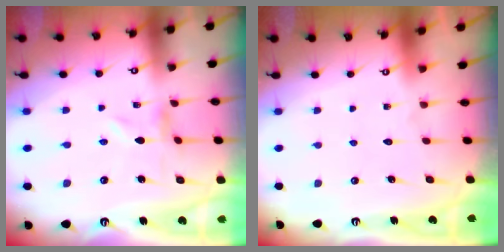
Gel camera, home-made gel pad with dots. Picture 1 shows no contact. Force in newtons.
{"total": 1.8, "press": 1.7, "slide": 0.1}